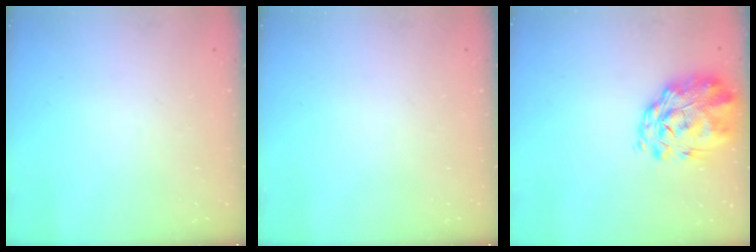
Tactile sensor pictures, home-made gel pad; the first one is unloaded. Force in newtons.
{"total": 0.0}
{"total": 3.3, "press": 2.6, "slide": 2.0}